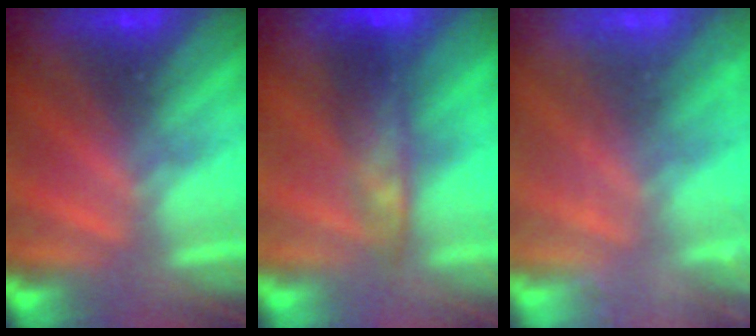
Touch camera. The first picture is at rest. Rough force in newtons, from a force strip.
{"total": 9.3}
{"total": 2.2}